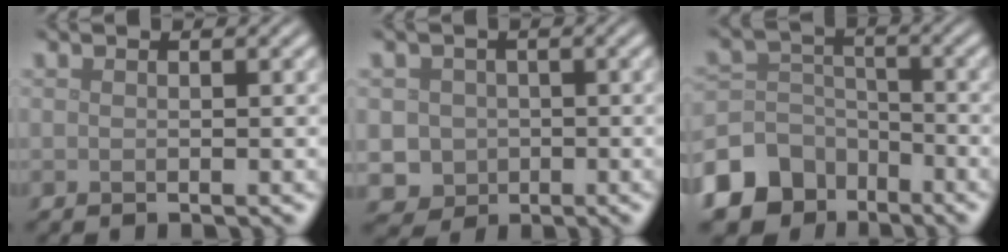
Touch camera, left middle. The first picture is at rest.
{"total": 3.8, "force": [-0.7, 3.6, 0.7], "torque": [0.009, 0.007, -0.026]}
{"total": 8.5, "force": [-5.5, 6.1, 2.0], "torque": [-0.045, 0.001, -0.115]}